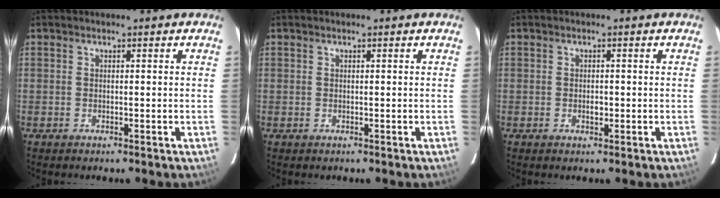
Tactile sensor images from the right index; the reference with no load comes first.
{"total": 0.8, "force": [-0.1, 0.8, -0.1], "torque": [0.001, 0.003, 0.002]}
{"total": 1.2, "force": [-0.3, 0.9, 0.8], "torque": [-0.013, 0.001, -0.004]}